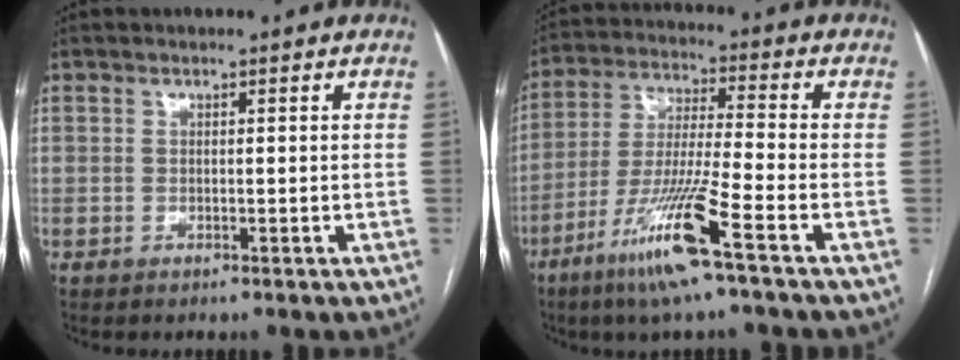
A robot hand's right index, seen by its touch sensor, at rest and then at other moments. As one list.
[{"total": 13.2, "force": [-7.2, -0.9, 11.0], "torque": [-0.222, -0.030, -0.139]}]